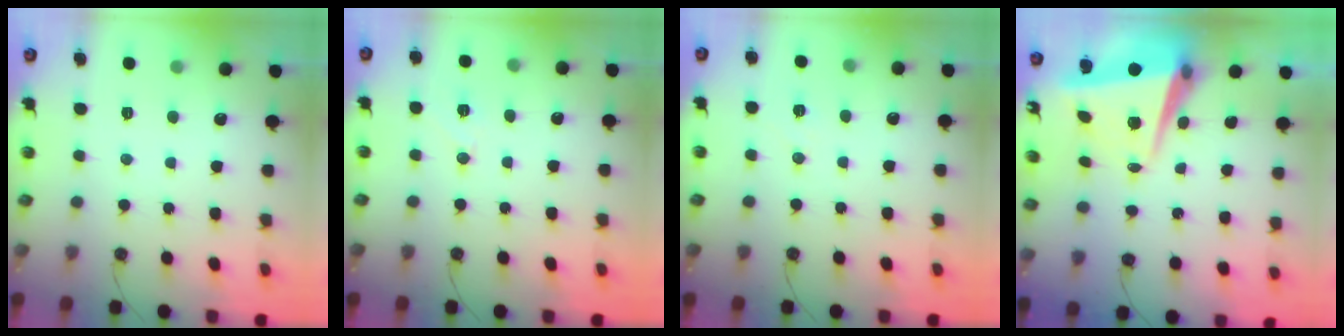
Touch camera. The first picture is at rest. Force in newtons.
{"total": 6.8, "press": 6.7, "slide": 1.1}
{"total": 5.8, "press": 4.5, "slide": 3.7}
{"total": 7.3, "press": 7.1, "slide": 1.8}